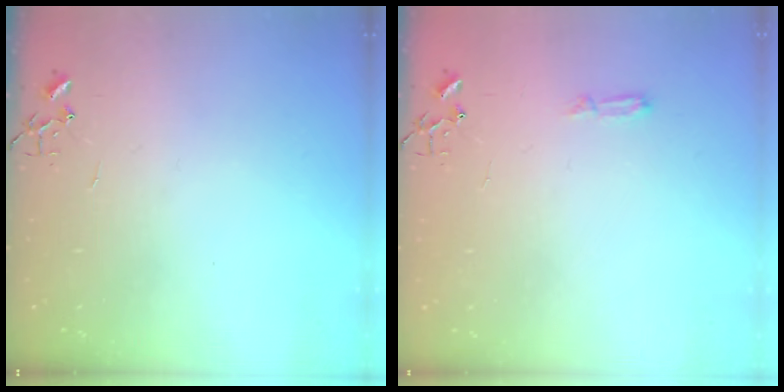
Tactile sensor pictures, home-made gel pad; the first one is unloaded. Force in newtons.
{"total": 4.8, "press": 4.8, "slide": 0.5}